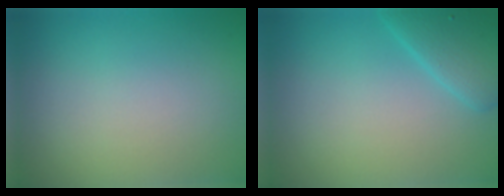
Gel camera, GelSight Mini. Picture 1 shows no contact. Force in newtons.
{"total": 3.4, "press": 3.4, "slide": 0.2}